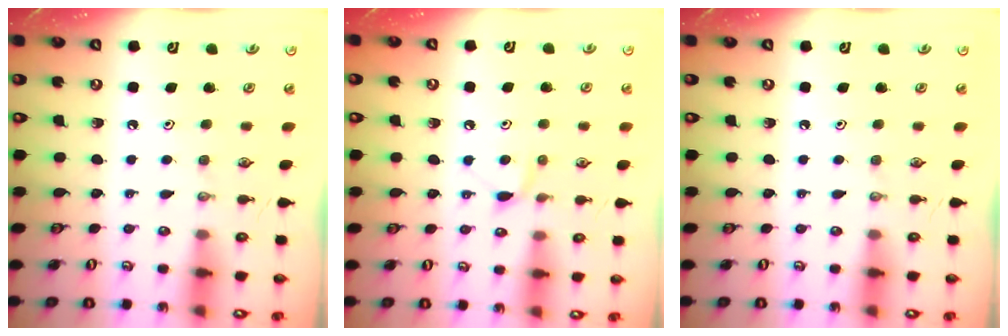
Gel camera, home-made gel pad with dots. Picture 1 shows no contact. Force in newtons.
{"total": 6.2, "press": 6.2, "slide": 0.8}
{"total": 0.0}